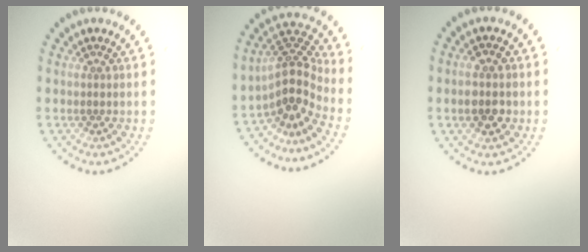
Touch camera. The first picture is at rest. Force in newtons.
{"total": 4.0, "press": 2.7, "slide": 2.9}
{"total": 2.5, "press": 2.5, "slide": 0.3}